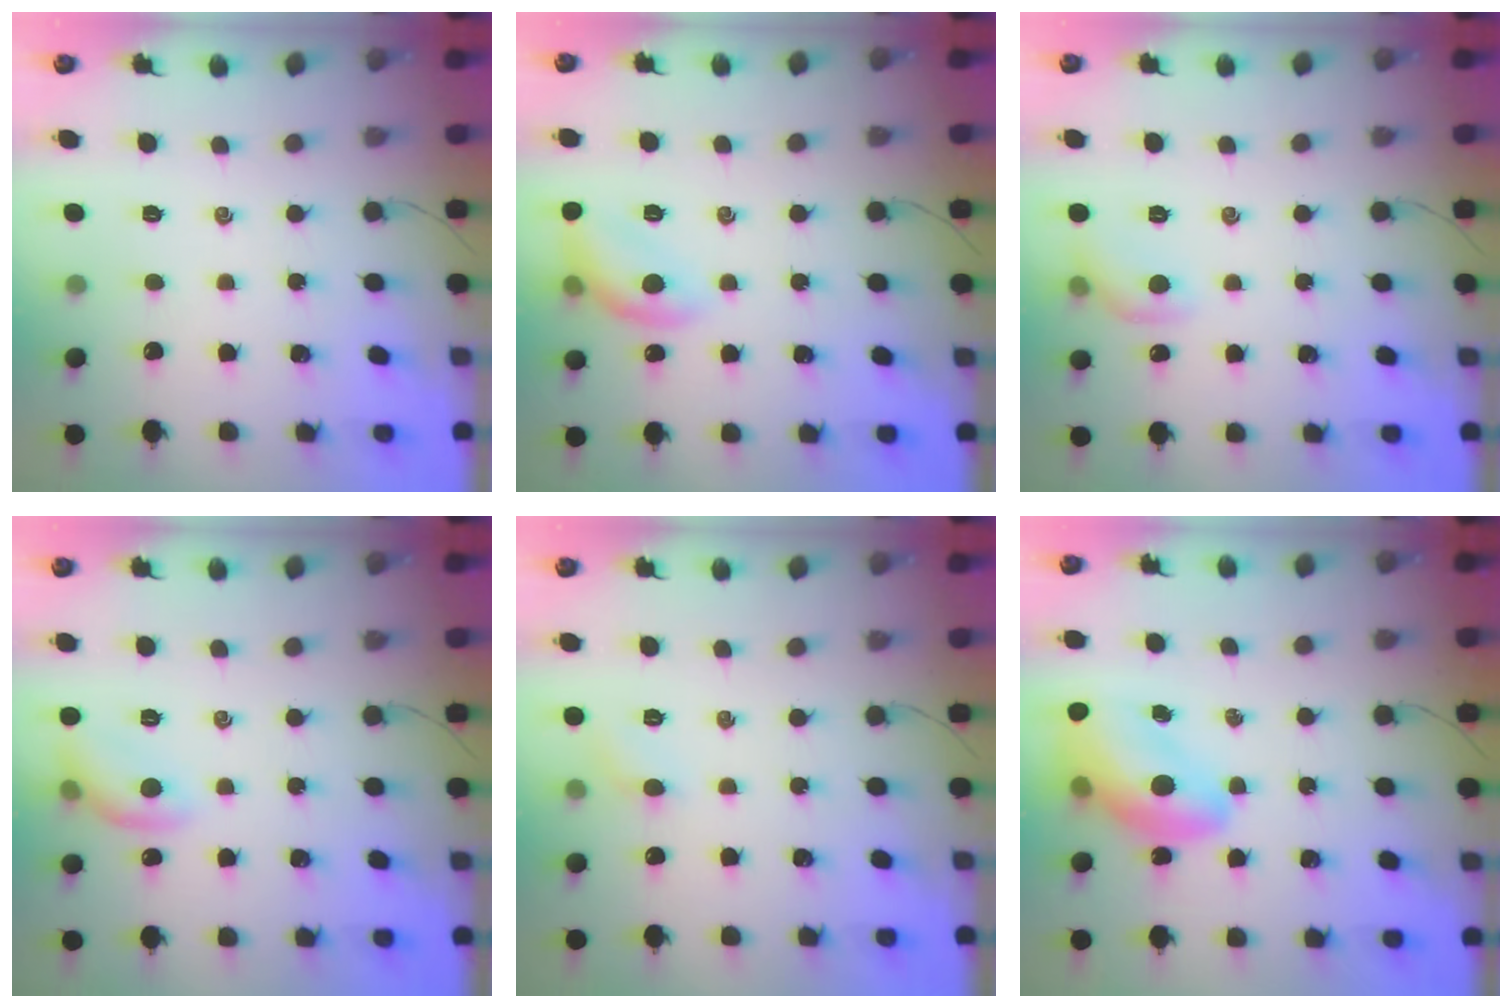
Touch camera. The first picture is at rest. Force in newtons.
{"total": 11.5, "press": 11.4, "slide": 0.7}
{"total": 7.4, "press": 7.3, "slide": 1.0}
{"total": 9.8, "press": 9.8, "slide": 0.2}
{"total": 5.4, "press": 5.1, "slide": 1.5}
{"total": 14.3, "press": 13.7, "slide": 4.0}